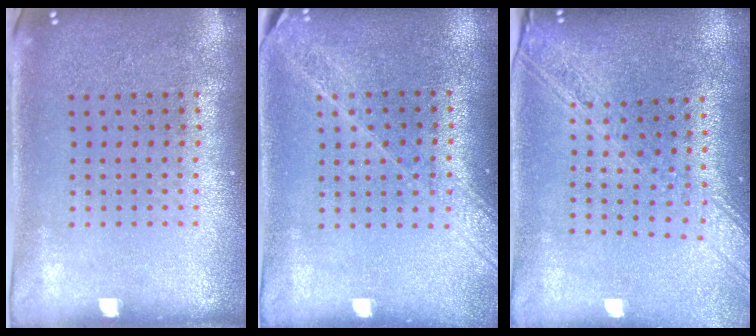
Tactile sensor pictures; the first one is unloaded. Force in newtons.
{"total": 1.6, "press": 1.5, "slide": 0.7}
{"total": 2.2, "press": 1.9, "slide": 1.2}